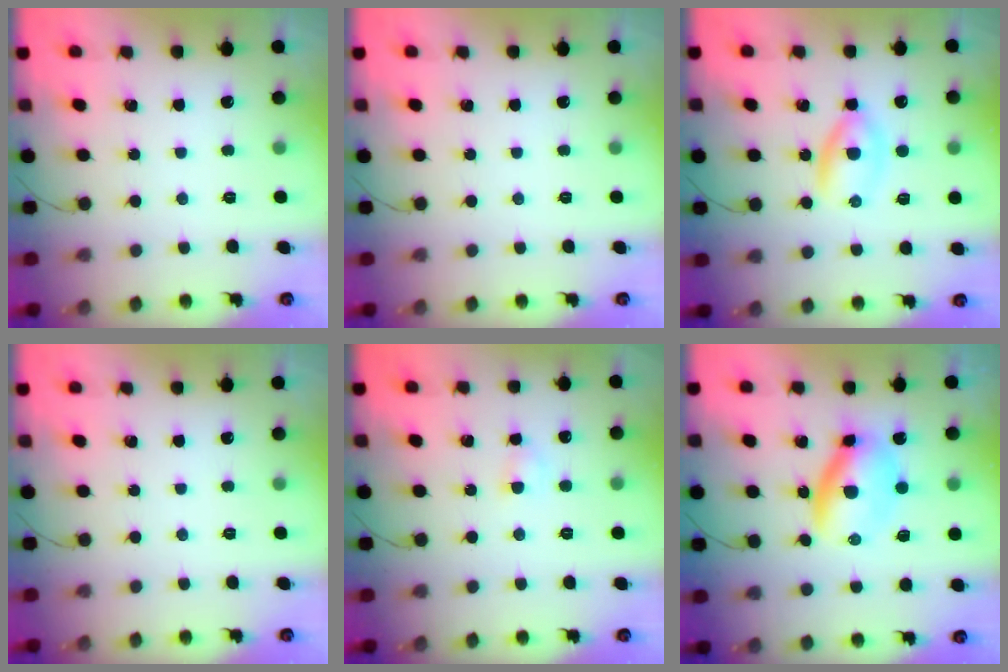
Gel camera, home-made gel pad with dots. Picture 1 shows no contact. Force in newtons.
{"total": 0.0}
{"total": 3.0, "press": 2.9, "slide": 0.9}
{"total": 0.0}
{"total": 2.4, "press": 2.3, "slide": 0.9}
{"total": 7.2, "press": 7.0, "slide": 1.6}